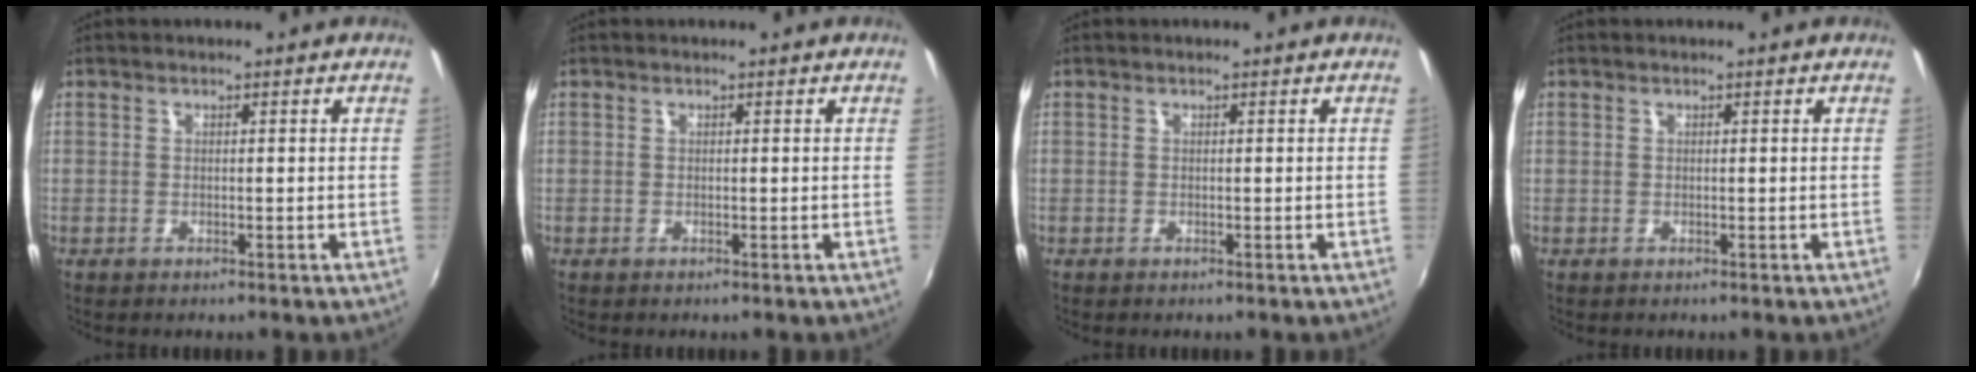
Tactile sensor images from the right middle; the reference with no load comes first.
{"total": 0.0}
{"total": 0.0}
{"total": 0.0}